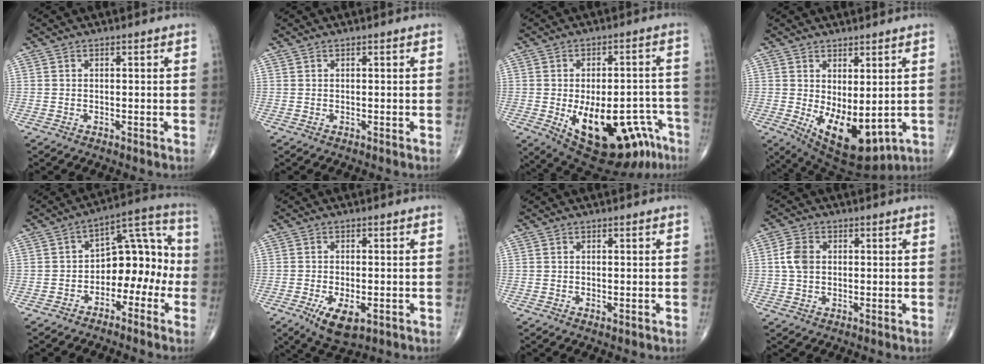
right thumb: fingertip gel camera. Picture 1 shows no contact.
{"total": 0.0}
{"total": 21.2, "force": [-9.4, 10.2, 16.0], "torque": [-0.182, 0.033, -0.110]}
{"total": 11.5, "force": [-1.2, 5.4, 10.1], "torque": [-0.149, -0.022, 0.008]}
{"total": 12.0, "force": [-3.5, 7.7, 8.6], "torque": [-0.076, 0.066, -0.062]}
{"total": 7.2, "force": [-3.0, 3.2, 5.7], "torque": [-0.097, -0.006, -0.040]}
{"total": 0.6, "force": [-0.2, 0.1, 0.5], "torque": [-0.010, -0.005, -0.004]}
{"total": 4.8, "force": [0.6, 3.5, 3.2], "torque": [-0.063, 0.004, 0.006]}